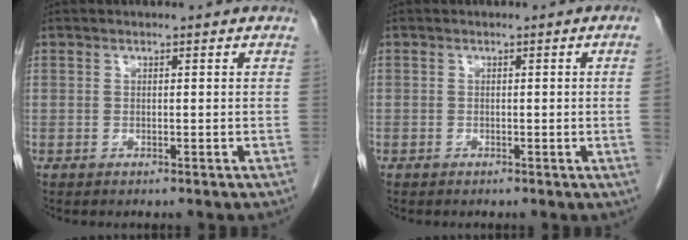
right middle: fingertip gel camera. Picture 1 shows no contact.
{"total": 1.5, "force": [-0.2, -0.6, 1.4], "torque": [-0.009, 0.000, -0.002]}